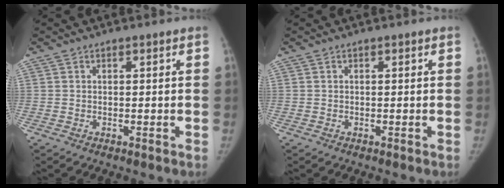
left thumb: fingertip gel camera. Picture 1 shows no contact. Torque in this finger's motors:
{"motor_torque": [0.19, -0.12, 0.19, -0.66, 0.07]}